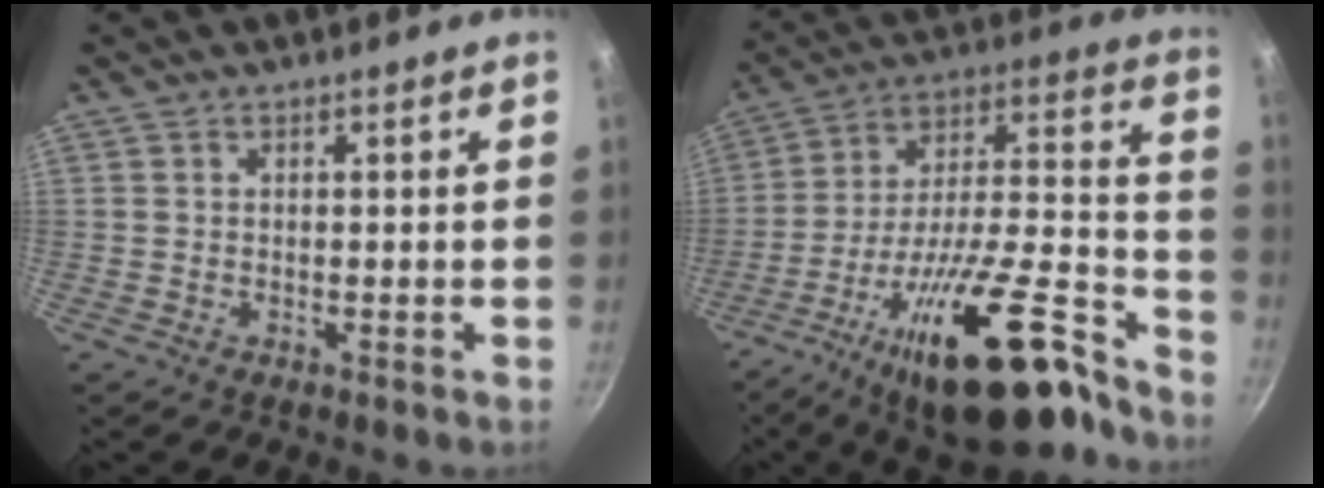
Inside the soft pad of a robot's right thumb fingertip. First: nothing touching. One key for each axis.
{"total": 27.3, "fx": -18.0, "fy": 8.4, "fz": 18.7, "tx": -0.244, "ty": 0.107, "tz": -0.296}